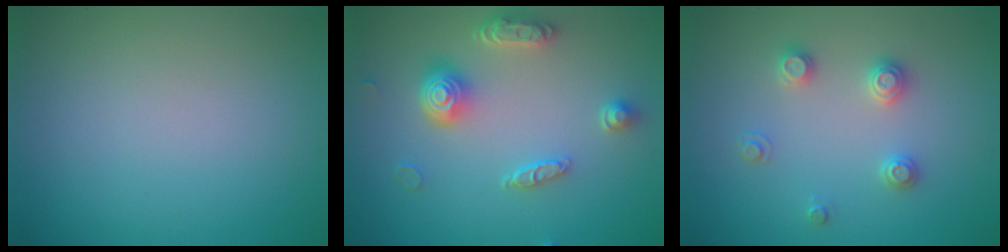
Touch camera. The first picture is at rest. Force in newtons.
{"total": 4.5, "press": 3.6, "slide": 2.7}
{"total": 2.3, "press": 2.3, "slide": 0.2}